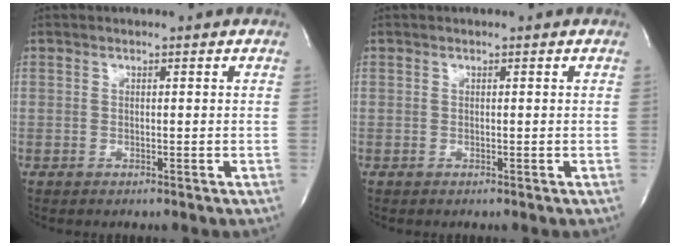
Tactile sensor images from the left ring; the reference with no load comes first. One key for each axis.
{"total": 0.0}